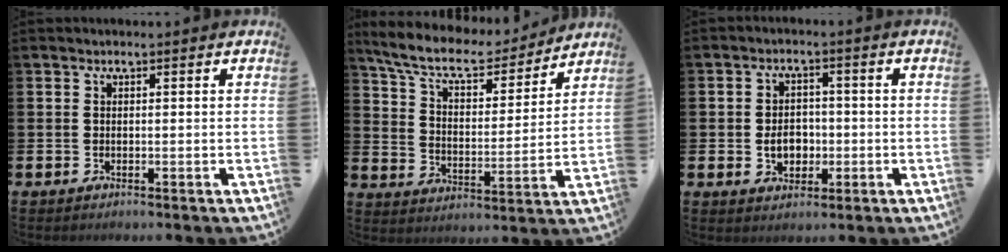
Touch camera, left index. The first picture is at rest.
{"total": 9.4, "force": [8.3, 2.5, 3.6], "torque": [-0.106, -0.052, 0.143]}
{"total": 4.2, "force": [-0.8, 3.2, 2.6], "torque": [-0.038, 0.001, -0.022]}